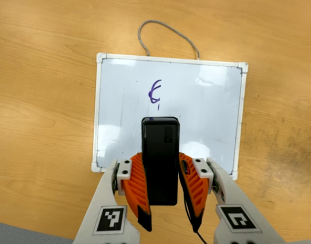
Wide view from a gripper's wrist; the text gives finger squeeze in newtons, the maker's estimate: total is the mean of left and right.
{"total": 7.6, "left": 5.7, "right": 9.5}